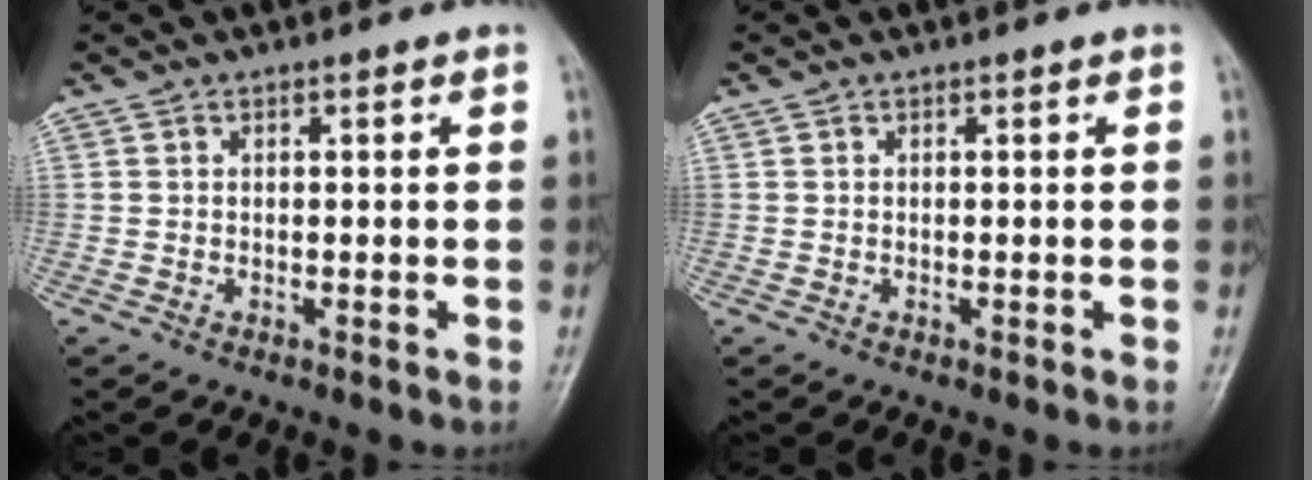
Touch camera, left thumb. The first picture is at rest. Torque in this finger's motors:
{"motor_torque": [0.00, 0.00, -0.13, -0.13, 0.00]}